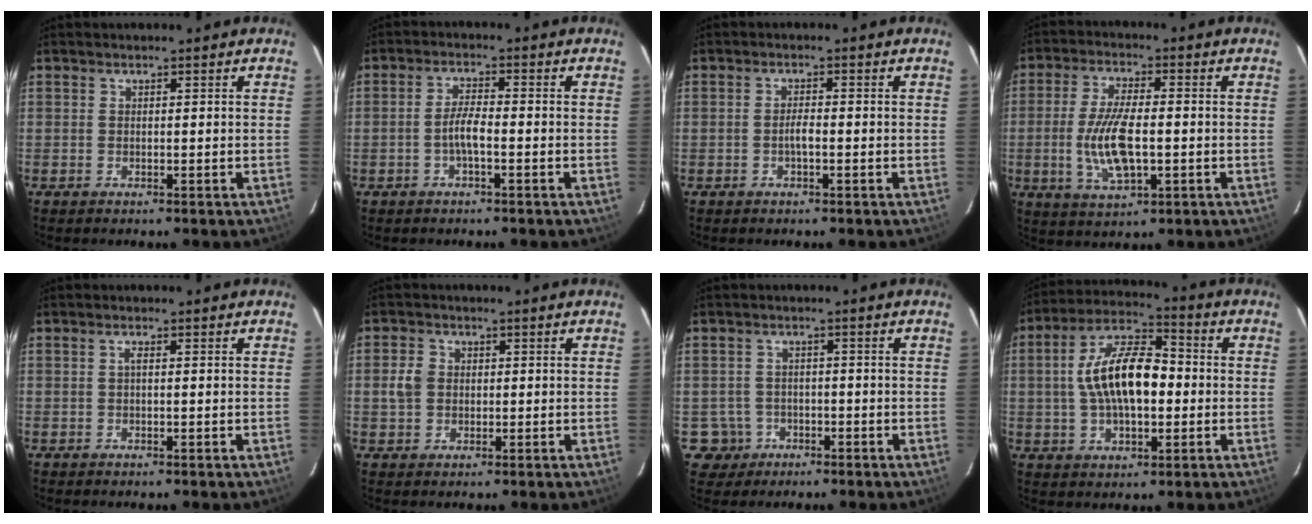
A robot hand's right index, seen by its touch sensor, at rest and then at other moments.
{"total": 3.5, "force": [-1.4, 0.7, 3.1], "torque": [-0.065, 0.004, -0.026]}
{"total": 1.7, "force": [-0.7, 0.4, 1.5], "torque": [-0.028, 0.001, -0.014]}
{"total": 10.9, "force": [-1.7, 4.1, 10.0], "torque": [-0.203, -0.006, -0.030]}
{"total": 0.8, "force": [0.0, 0.1, 0.8], "torque": [-0.016, 0.005, -0.002]}
{"total": 3.9, "force": [-0.1, 3.4, 1.8], "torque": [-0.039, 0.010, 0.000]}
{"total": 4.9, "force": [-1.9, 4.5, 0.0], "torque": [-0.011, 0.020, -0.028]}
{"total": 14.3, "force": [-0.2, 6.7, 12.6], "torque": [-0.235, 0.023, -0.006]}